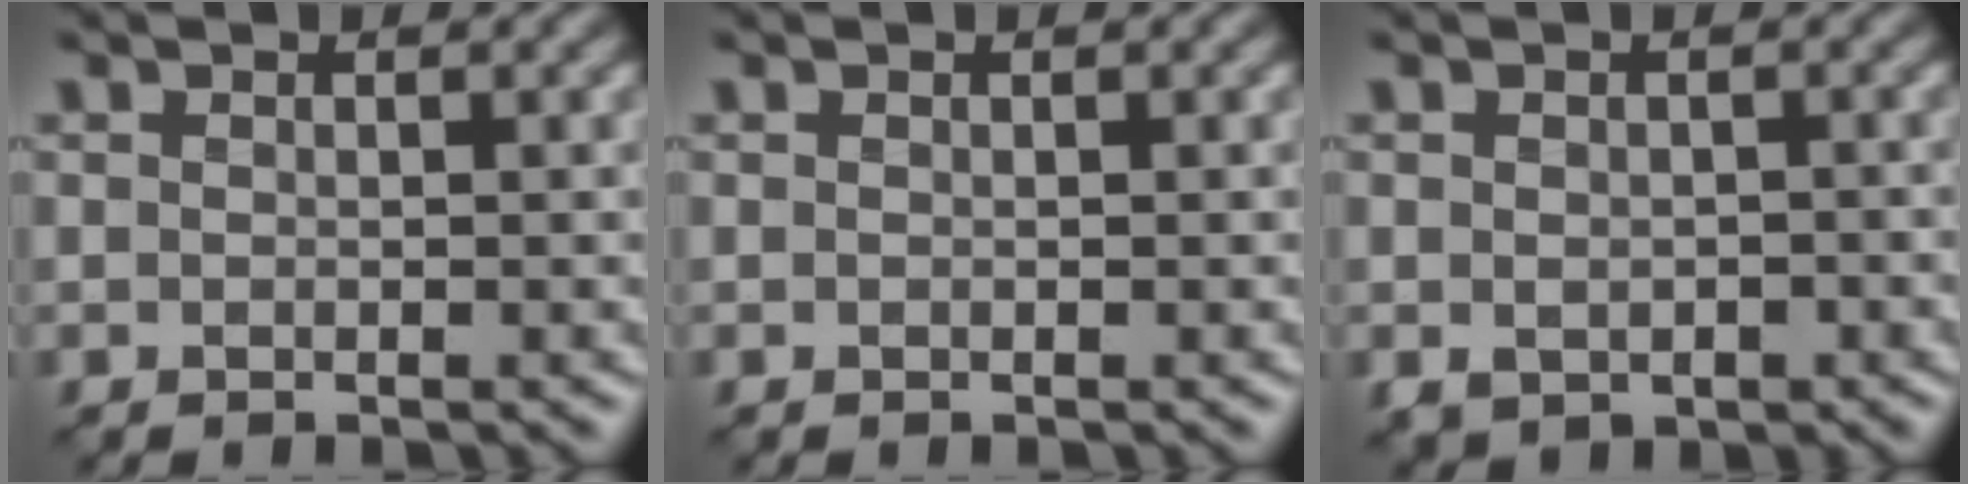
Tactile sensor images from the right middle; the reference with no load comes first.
{"total": 0.0}
{"total": 2.4, "force": [-0.8, 1.9, 1.3], "torque": [-0.019, -0.004, -0.008]}